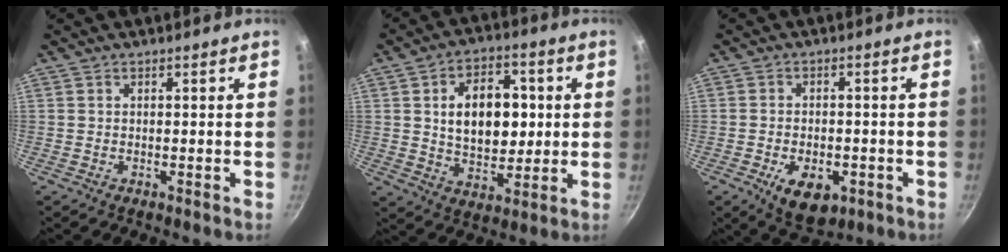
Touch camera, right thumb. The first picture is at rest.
{"total": 14.7, "force": [2.1, 9.7, 10.8], "torque": [-0.125, 0.000, 0.035]}
{"total": 8.8, "force": [-3.4, 5.1, 6.3], "torque": [-0.082, 0.006, -0.041]}